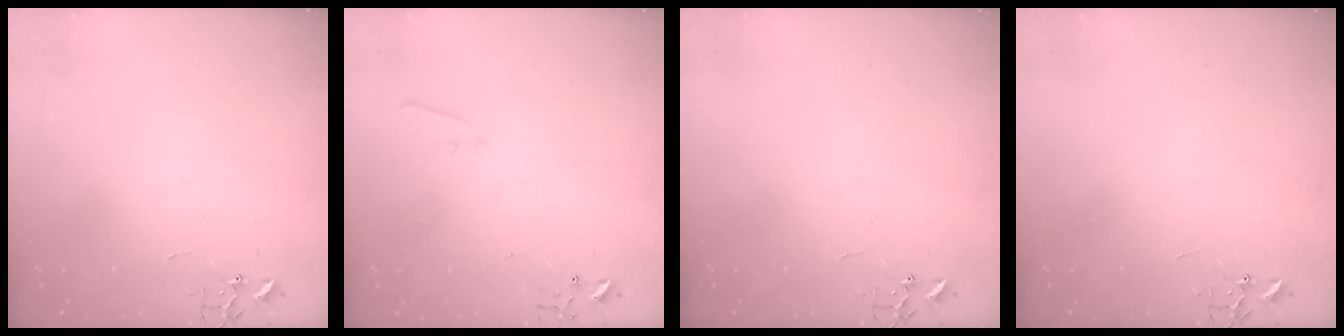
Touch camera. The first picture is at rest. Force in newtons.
{"total": 3.3, "press": 3.2, "slide": 0.6}
{"total": 0.0}
{"total": 0.0}